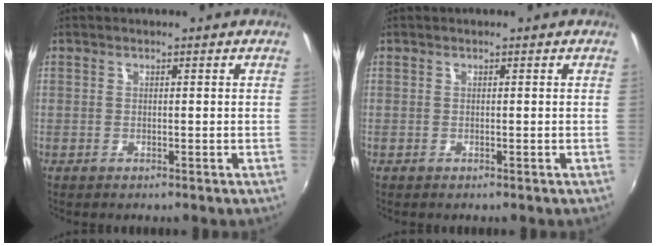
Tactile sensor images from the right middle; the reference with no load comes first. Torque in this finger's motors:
{"motor_torque": [0.12, -0.23, 0.04, 0.00]}